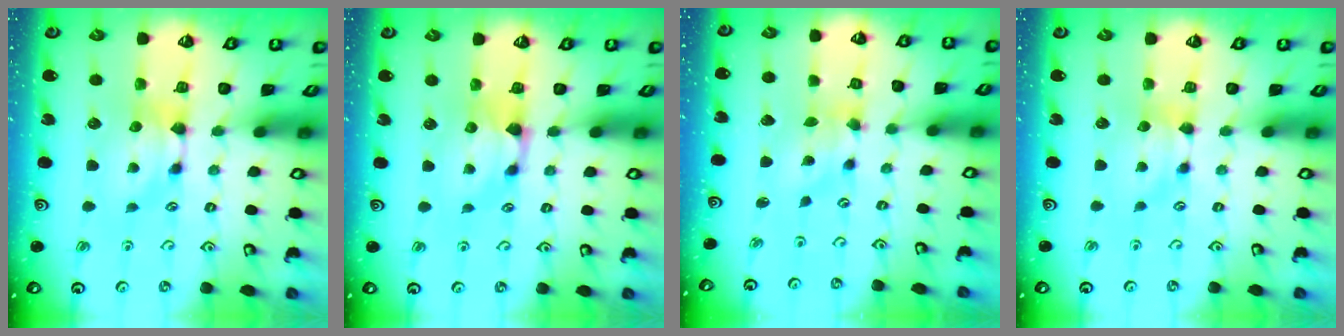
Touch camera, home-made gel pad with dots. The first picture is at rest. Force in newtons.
{"total": 0.6, "press": 0.1, "slide": 0.6}
{"total": 1.9, "press": 1.4, "slide": 1.3}
{"total": 0.7, "press": 0.6, "slide": 0.5}